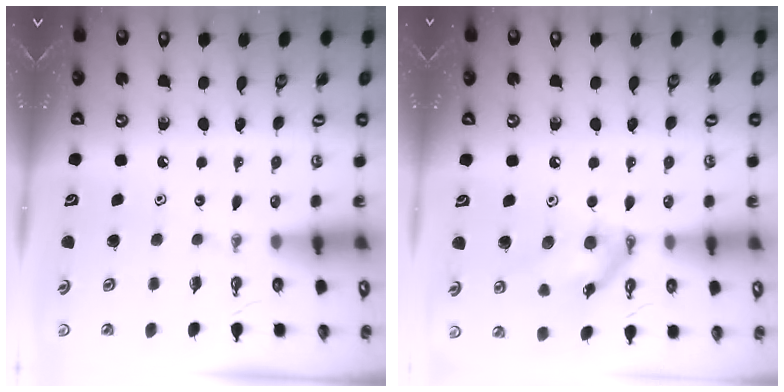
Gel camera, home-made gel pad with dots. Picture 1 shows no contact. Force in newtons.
{"total": 13.3, "press": 13.2, "slide": 0.8}